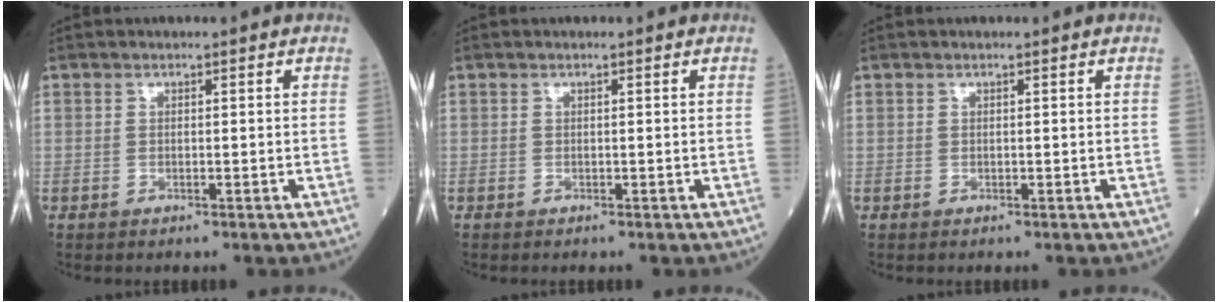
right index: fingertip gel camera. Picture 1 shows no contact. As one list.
[{"total": 0.0}, {"total": 0.0}]